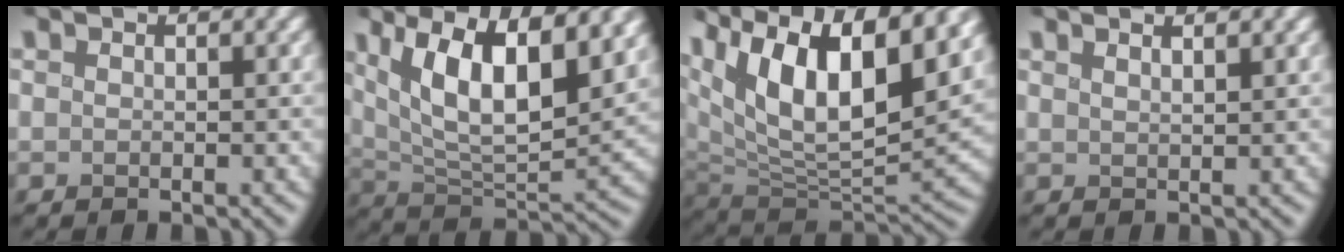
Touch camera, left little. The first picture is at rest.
{"total": 11.5, "force": [4.8, 4.4, 9.5], "torque": [-0.152, 0.000, 0.079]}
{"total": 15.1, "force": [7.2, 7.1, 11.2], "torque": [-0.192, 0.026, 0.119]}
{"total": 1.5, "force": [1.1, 0.2, 0.9], "torque": [-0.002, 0.006, 0.007]}